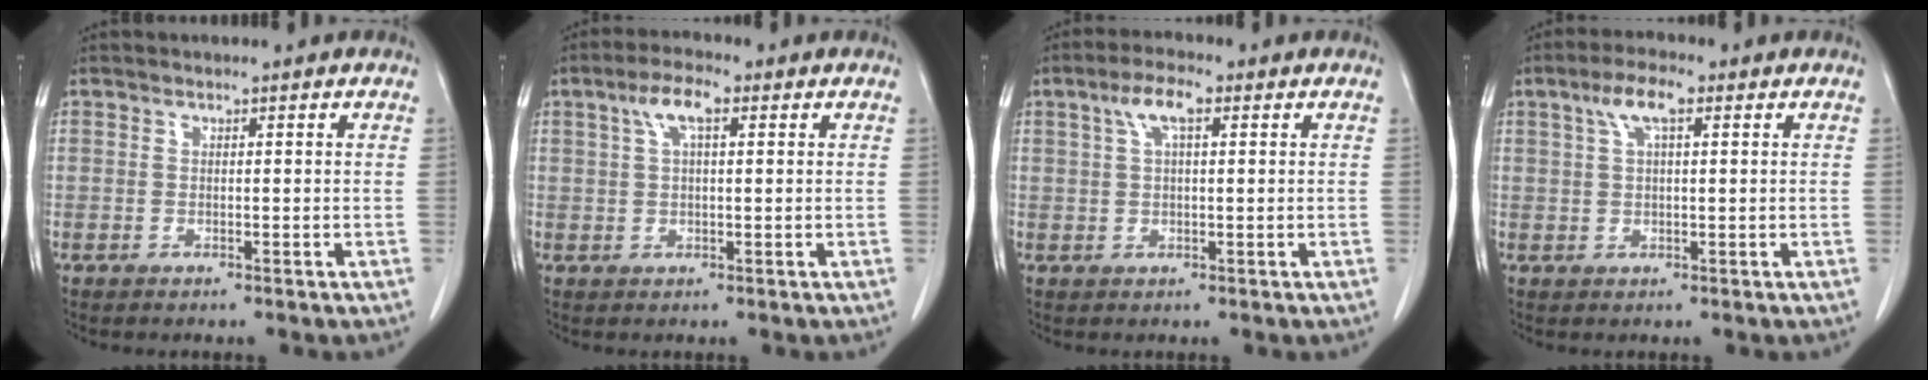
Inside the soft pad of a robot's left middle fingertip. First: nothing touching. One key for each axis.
{"total": 4.6, "fx": 1.9, "fy": 1.2, "fz": 4.0, "tx": -0.086, "ty": 0.016, "tz": 0.039}
{"total": 4.5, "fx": 1.9, "fy": 1.1, "fz": 4.0, "tx": -0.084, "ty": 0.016, "tz": 0.038}
{"total": 4.6, "fx": 2.1, "fy": 1.1, "fz": 4.0, "tx": -0.085, "ty": 0.015, "tz": 0.042}